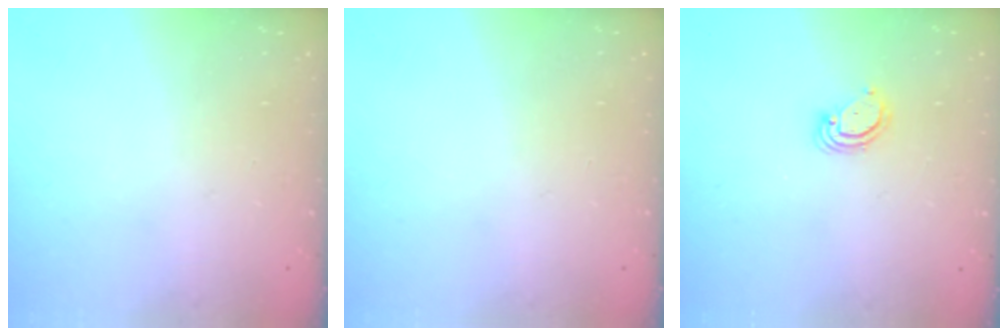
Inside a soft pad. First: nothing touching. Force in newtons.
{"total": 0.0}
{"total": 3.6, "press": 3.6, "slide": 0.2}